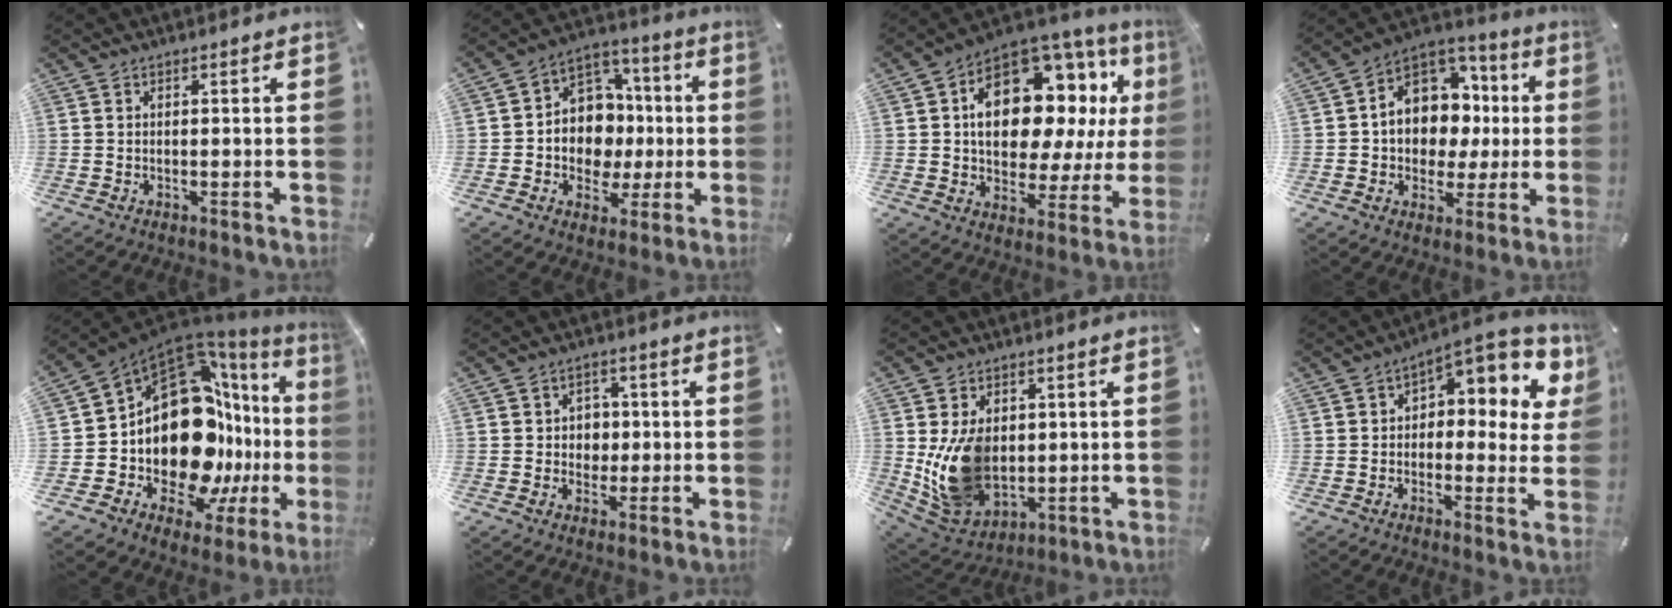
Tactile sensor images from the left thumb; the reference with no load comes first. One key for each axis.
{"total": 12.7, "fx": -1.6, "fy": 11.5, "fz": 4.9, "tx": -0.079, "ty": 0.010, "tz": -0.016}
{"total": 20.2, "fx": 5.7, "fy": 12.8, "fz": 14.6, "tx": -0.247, "ty": -0.034, "tz": 0.095}
{"total": 12.0, "fx": 1.0, "fy": 10.6, "fz": 5.4, "tx": -0.089, "ty": -0.017, "tz": 0.026}
{"total": 24.6, "fx": -0.9, "fy": 15.7, "fz": 19.0, "tx": -0.315, "ty": -0.091, "tz": 0.022}
{"total": 4.9, "fx": 0.1, "fy": 4.7, "fz": 1.5, "tx": -0.015, "ty": 0.003, "tz": -0.003}
{"total": 14.5, "fx": 0.6, "fy": 11.3, "fz": 9.0, "tx": -0.185, "ty": -0.007, "tz": 0.017}
{"total": 9.2, "fx": 4.3, "fy": 5.7, "fz": 5.9, "tx": -0.078, "ty": -0.034, "tz": 0.074}